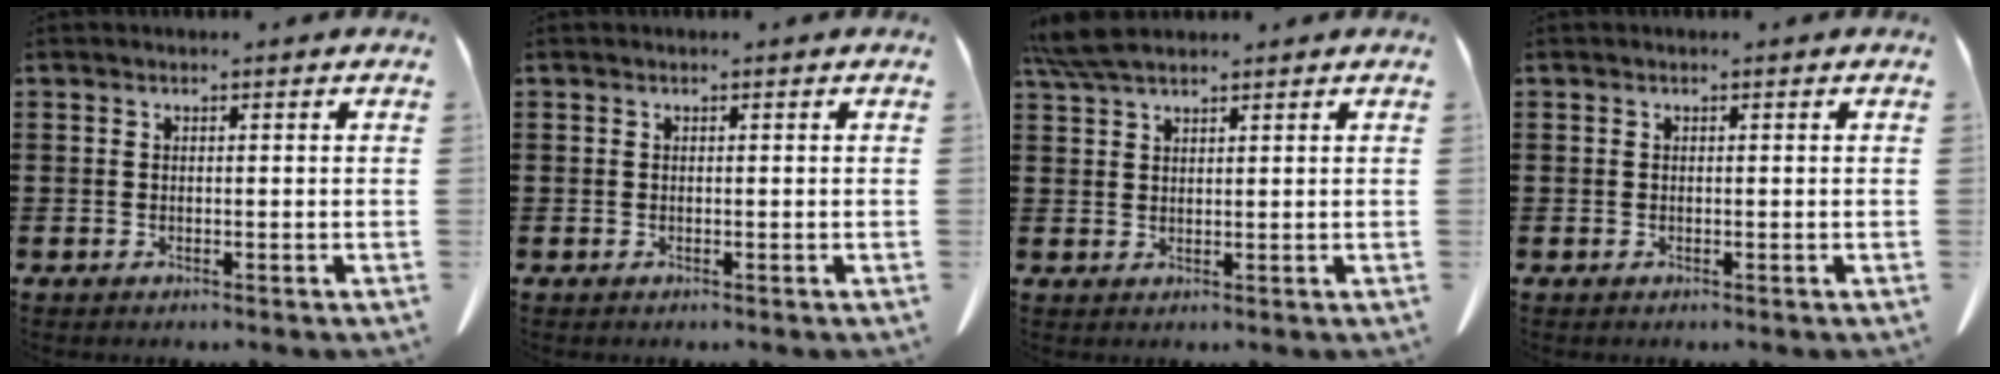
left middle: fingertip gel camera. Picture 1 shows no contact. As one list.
[{"total": 0.0}, {"total": 4.9, "force": [3.9, 0.9, 2.7], "torque": [-0.064, -0.001, 0.075]}, {"total": 0.0}]